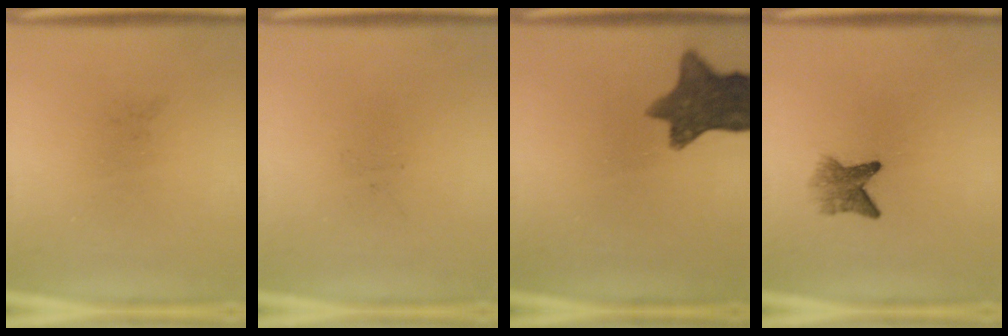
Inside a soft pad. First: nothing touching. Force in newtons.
{"total": 0.0}
{"total": 10.8}
{"total": 3.6}